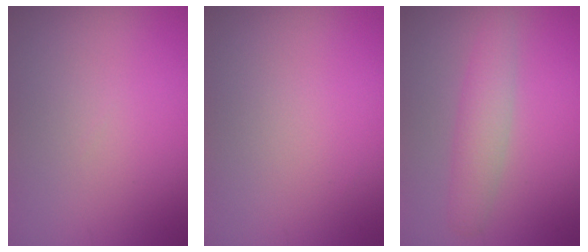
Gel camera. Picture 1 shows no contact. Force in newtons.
{"total": 0.0}
{"total": 3.0, "press": 3.0, "slide": 0.1}